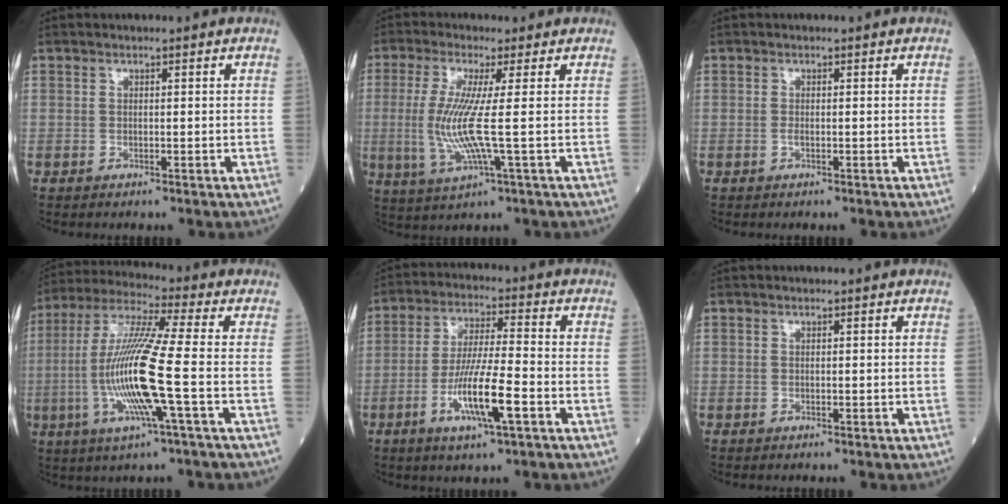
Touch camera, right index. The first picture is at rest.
{"total": 8.6, "force": [-0.4, -0.3, 8.6], "torque": [-0.197, -0.016, -0.013]}
{"total": 0.5, "force": [-0.2, 0.1, 0.4], "torque": [-0.010, 0.000, -0.005]}
{"total": 15.2, "force": [-3.1, -0.2, 14.9], "torque": [-0.310, -0.009, -0.069]}
{"total": 10.5, "force": [-3.9, 0.7, 9.7], "torque": [-0.187, -0.011, -0.072]}
{"total": 0.0}